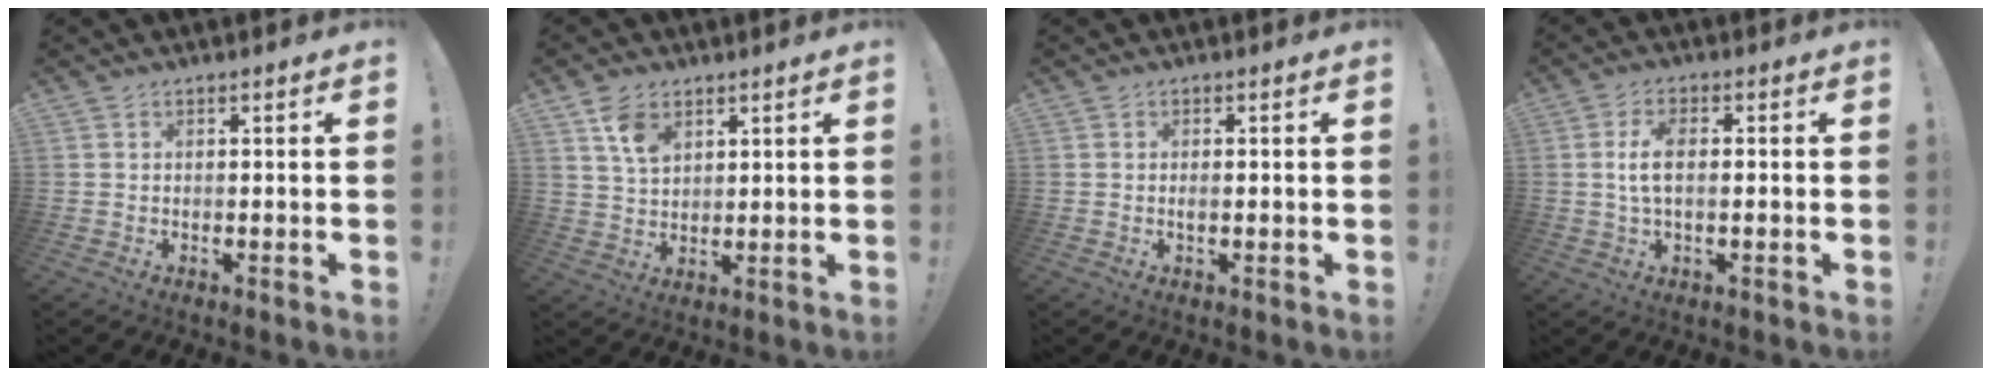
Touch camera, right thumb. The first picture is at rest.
{"total": 7.0, "force": [4.1, 4.2, 3.8], "torque": [-0.055, -0.020, 0.076]}
{"total": 1.1, "force": [-0.2, 0.4, 1.0], "torque": [-0.016, 0.000, -0.004]}
{"total": 6.2, "force": [0.2, 2.5, 5.7], "torque": [-0.107, -0.002, 0.002]}